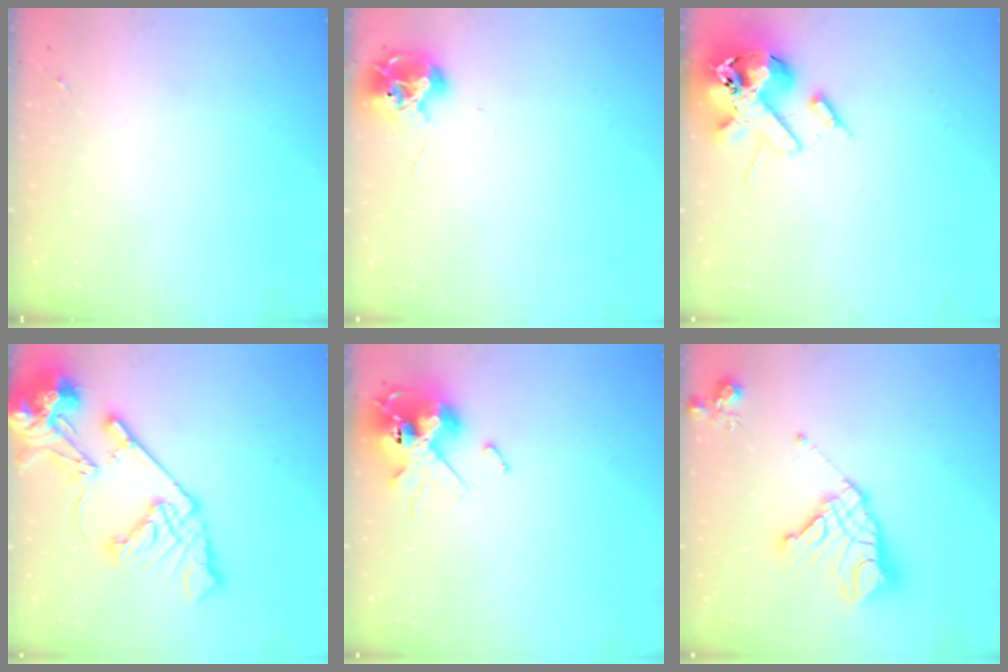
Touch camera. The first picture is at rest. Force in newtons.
{"total": 9.3, "press": 9.3, "slide": 1.0}
{"total": 16.9, "press": 16.7, "slide": 2.8}
{"total": 20.6, "press": 20.5, "slide": 2.7}
{"total": 13.9, "press": 13.8, "slide": 1.3}
{"total": 18.0, "press": 17.9, "slide": 1.9}